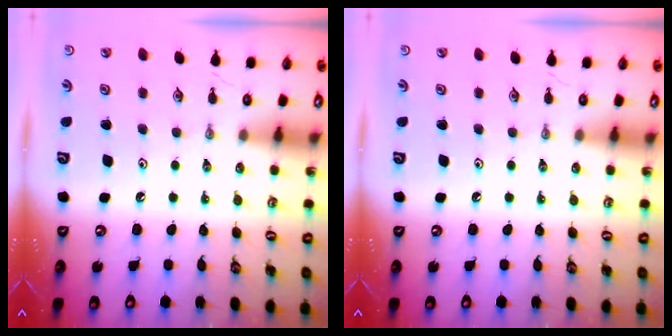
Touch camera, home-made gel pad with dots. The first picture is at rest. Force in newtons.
{"total": 0.0}